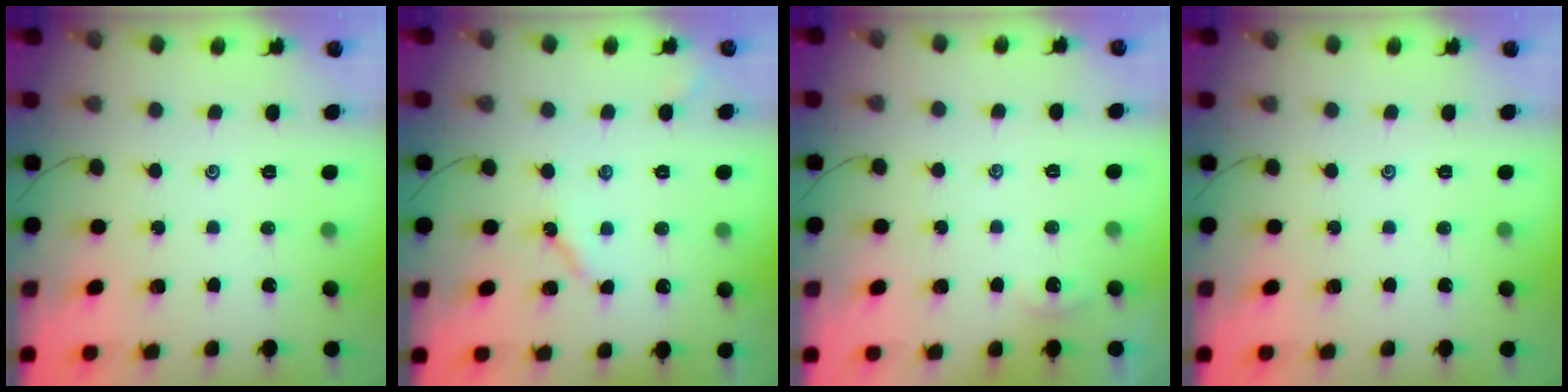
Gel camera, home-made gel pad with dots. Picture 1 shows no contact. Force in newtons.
{"total": 3.9, "press": 3.9, "slide": 0.1}
{"total": 0.0}
{"total": 0.0}